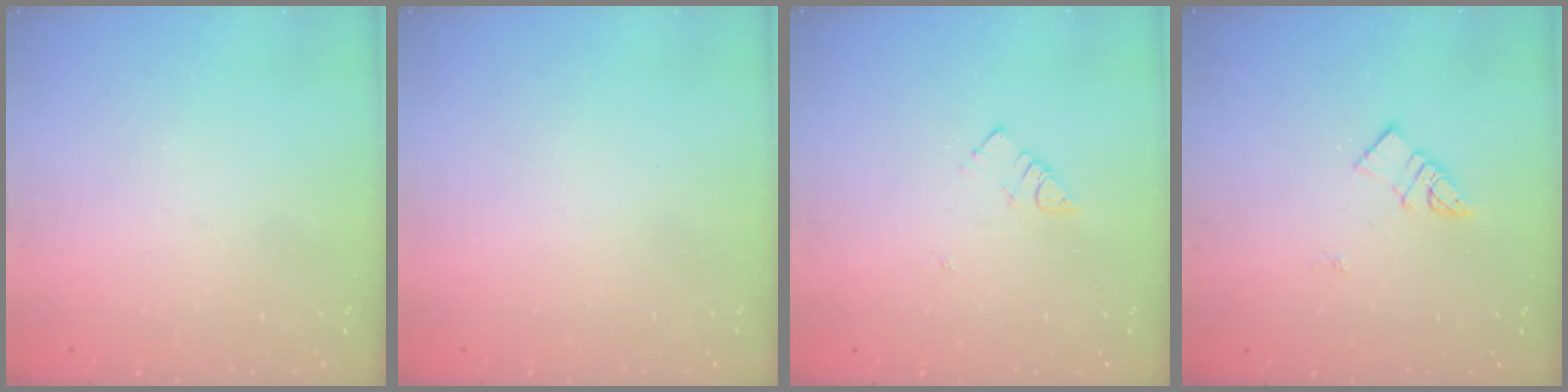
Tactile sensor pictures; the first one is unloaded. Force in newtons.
{"total": 1.7, "press": 1.7, "slide": 0.2}
{"total": 3.2, "press": 3.1, "slide": 0.4}
{"total": 5.7, "press": 5.7, "slide": 0.5}